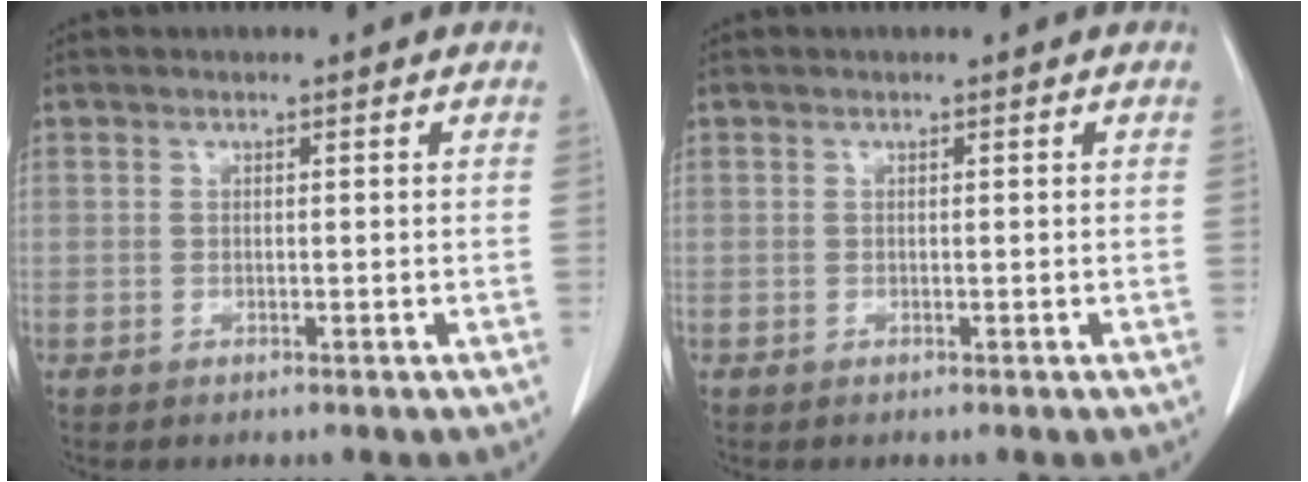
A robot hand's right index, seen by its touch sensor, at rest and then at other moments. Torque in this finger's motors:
{"motor_torque": [0.00, 0.00, 0.00, 0.00]}